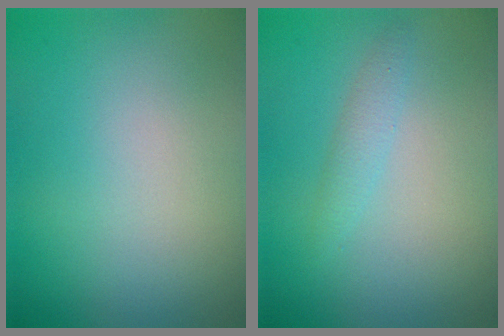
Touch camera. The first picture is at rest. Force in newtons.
{"total": 1.3, "press": 1.3, "slide": 0.1}